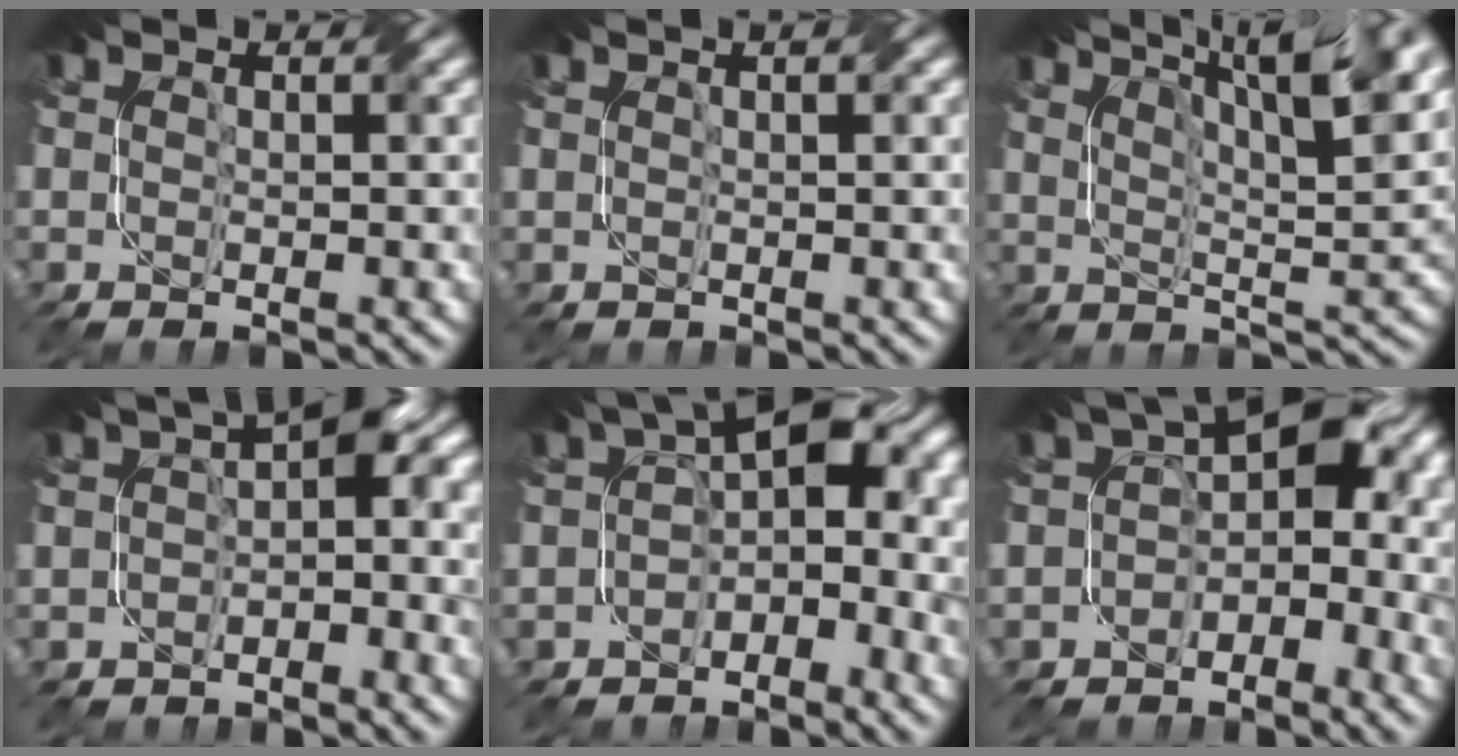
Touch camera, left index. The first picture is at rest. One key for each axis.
{"total": 0.8, "fx": 0.8, "fy": 0.0, "fz": 0.2, "tx": -0.002, "ty": 0.007, "tz": 0.006}
{"total": 13.4, "fx": 9.2, "fy": 3.8, "fz": 8.9, "tx": -0.107, "ty": 0.036, "tz": 0.107}
{"total": 4.5, "fx": 0.0, "fy": 2.4, "fz": 3.8, "tx": -0.044, "ty": 0.018, "tz": -0.015}
{"total": 7.7, "fx": -0.5, "fy": 4.9, "fz": 5.9, "tx": -0.077, "ty": 0.017, "tz": -0.024}
{"total": 6.7, "fx": -0.8, "fy": 4.5, "fz": 4.9, "tx": -0.059, "ty": 0.014, "tz": -0.027}